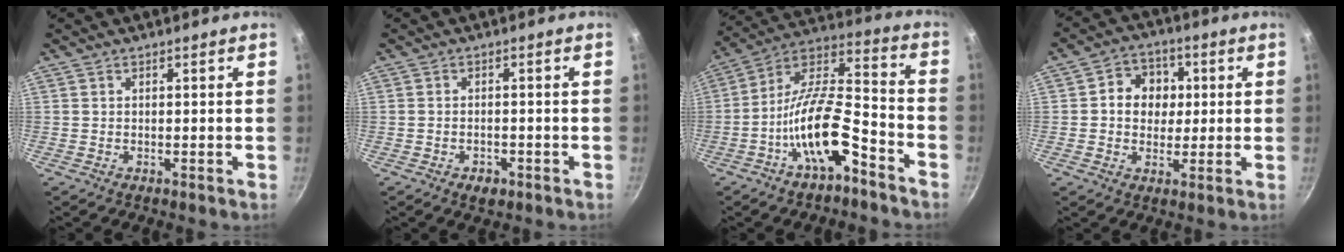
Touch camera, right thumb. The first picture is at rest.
{"total": 2.8, "force": [-1.5, 1.8, 1.5], "torque": [-0.025, 0.008, -0.016]}
{"total": 16.3, "force": [-7.9, 6.3, 12.8], "torque": [-0.215, 0.066, -0.151]}
{"total": 8.4, "force": [1.1, 7.3, 4.0], "torque": [-0.027, 0.003, 0.006]}